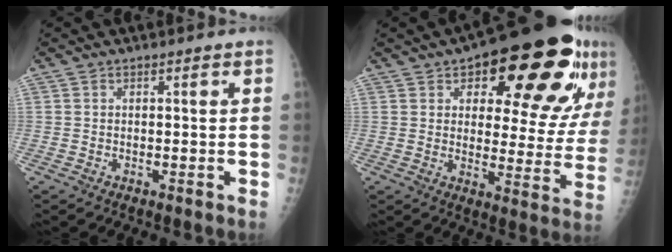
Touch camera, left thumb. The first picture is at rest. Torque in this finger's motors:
{"motor_torque": [0.09, 1.13, 0.17, -0.34, 0.12]}